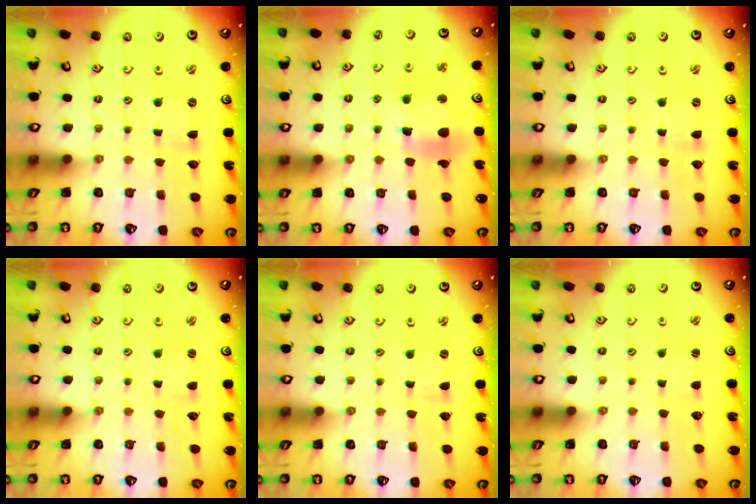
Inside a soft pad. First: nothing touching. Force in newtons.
{"total": 11.4, "press": 11.3, "slide": 1.4}
{"total": 0.0}
{"total": 2.0, "press": 2.0, "slide": 0.4}
{"total": 0.0}
{"total": 1.6, "press": 1.6, "slide": 0.2}